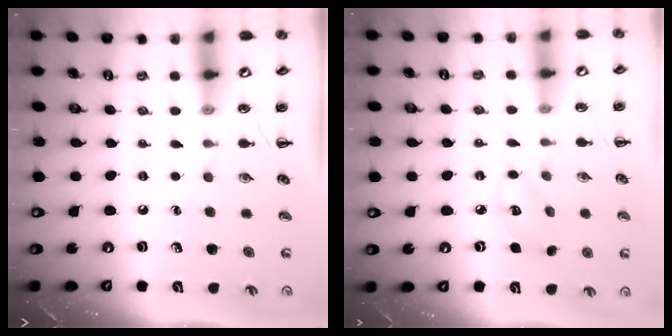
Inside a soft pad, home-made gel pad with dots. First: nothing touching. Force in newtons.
{"total": 4.9, "press": 4.9, "slide": 0.5}